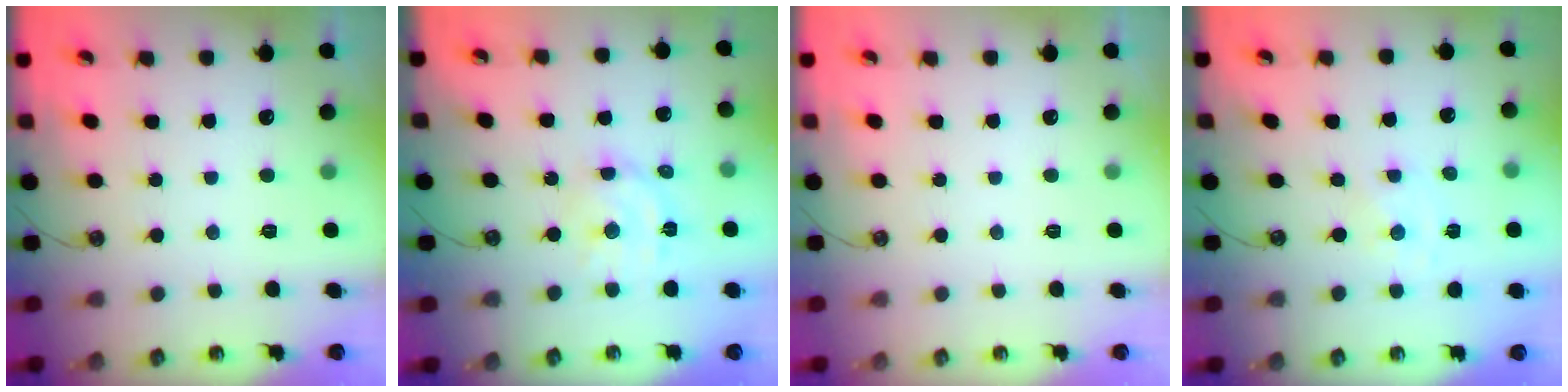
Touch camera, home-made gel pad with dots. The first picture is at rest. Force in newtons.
{"total": 10.0, "press": 9.9, "slide": 1.4}
{"total": 0.0}
{"total": 0.0}